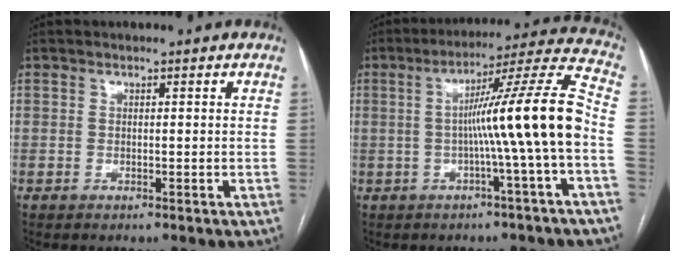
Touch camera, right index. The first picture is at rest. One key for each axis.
{"total": 13.7, "fx": -2.1, "fy": -2.2, "fz": 13.4, "tx": -0.198, "ty": 0.018, "tz": -0.037}